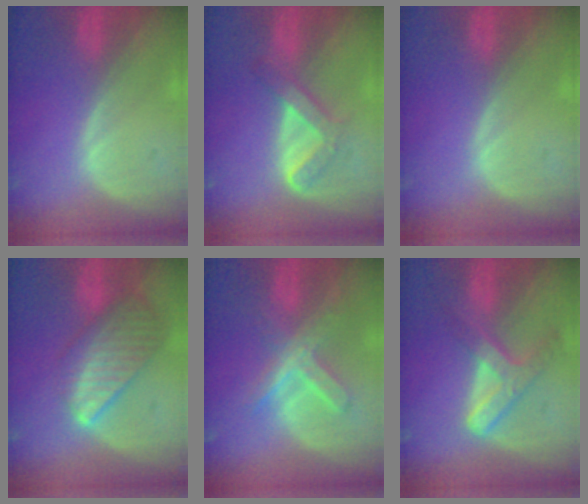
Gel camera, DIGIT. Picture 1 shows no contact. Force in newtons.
{"total": 4.8, "press": 4.8, "slide": 0.9}
{"total": 0.0}
{"total": 9.5, "press": 8.3, "slide": 4.6}
{"total": 7.4, "press": 6.2, "slide": 4.0}
{"total": 7.2, "press": 6.1, "slide": 3.9}